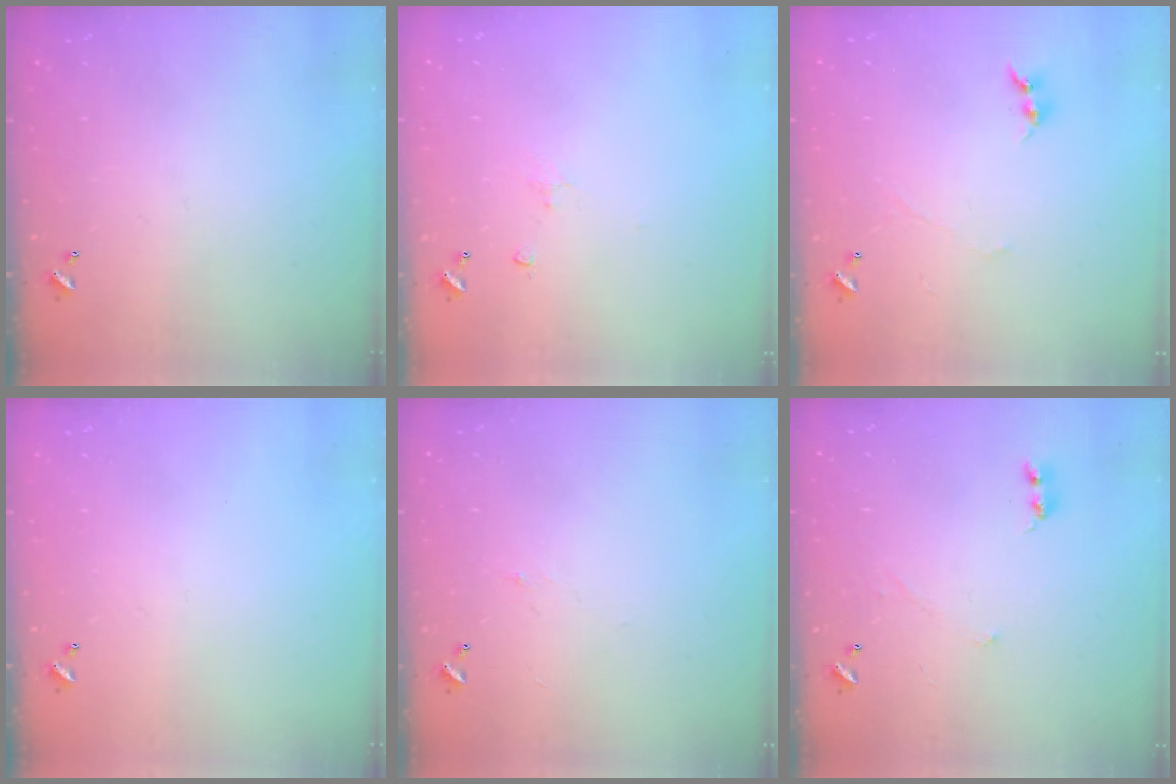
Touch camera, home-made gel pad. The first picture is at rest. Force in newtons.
{"total": 1.1, "press": 0.9, "slide": 0.5}
{"total": 1.5, "press": 1.4, "slide": 0.5}
{"total": 0.0}
{"total": 0.8, "press": 0.6, "slide": 0.6}
{"total": 0.0}